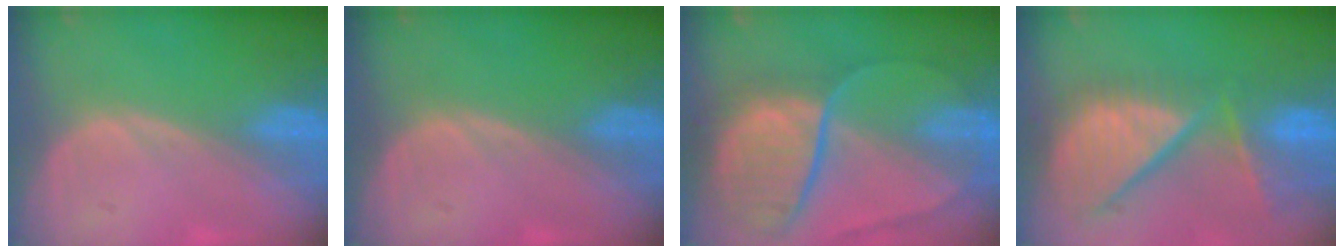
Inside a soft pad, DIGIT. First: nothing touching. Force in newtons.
{"total": 0.0}
{"total": 10.8, "press": 9.0, "slide": 6.0}
{"total": 13.0, "press": 10.9, "slide": 7.1}